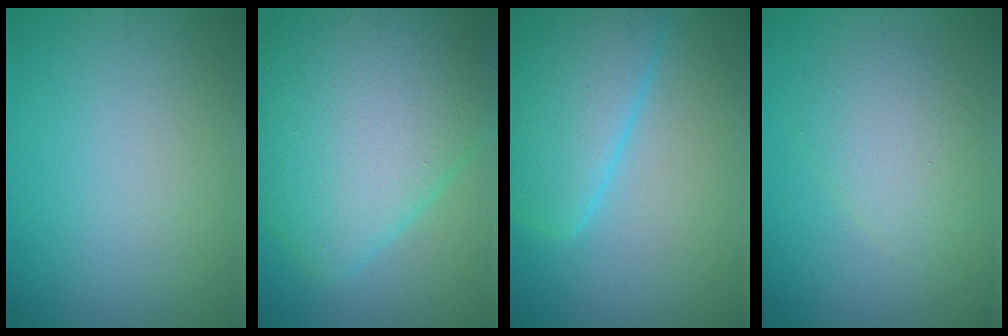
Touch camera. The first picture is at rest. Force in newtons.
{"total": 12.1, "press": 12.1, "slide": 0.3}
{"total": 7.0, "press": 7.0, "slide": 0.3}
{"total": 3.3, "press": 3.3, "slide": 0.2}